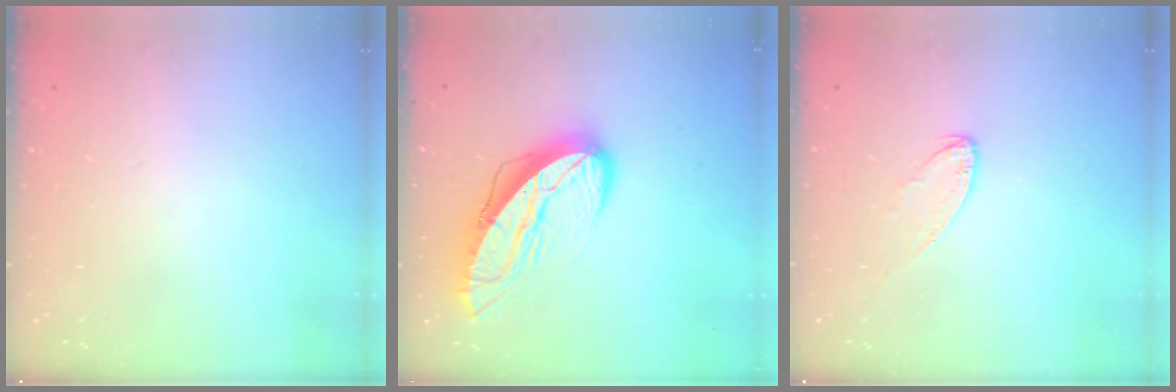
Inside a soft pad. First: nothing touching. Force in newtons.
{"total": 12.4, "press": 12.3, "slide": 1.3}
{"total": 5.7, "press": 5.7, "slide": 0.4}